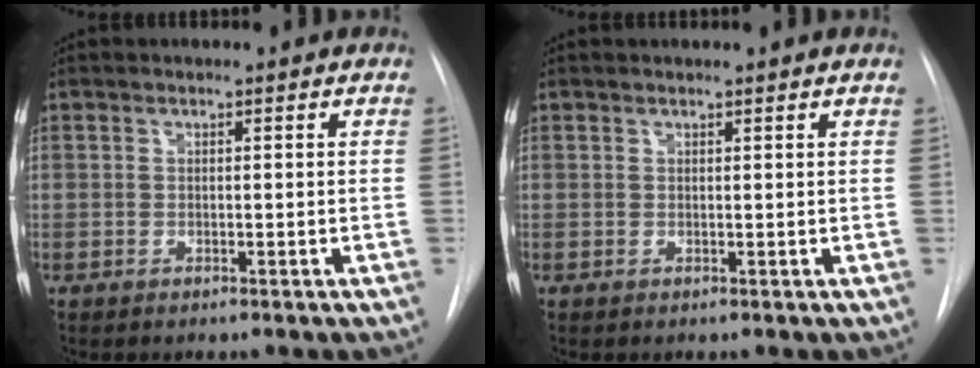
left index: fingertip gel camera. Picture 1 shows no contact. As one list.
[{"total": 1.0, "force": [0.9, -0.2, 0.2], "torque": [-0.008, 0.003, 0.020]}]